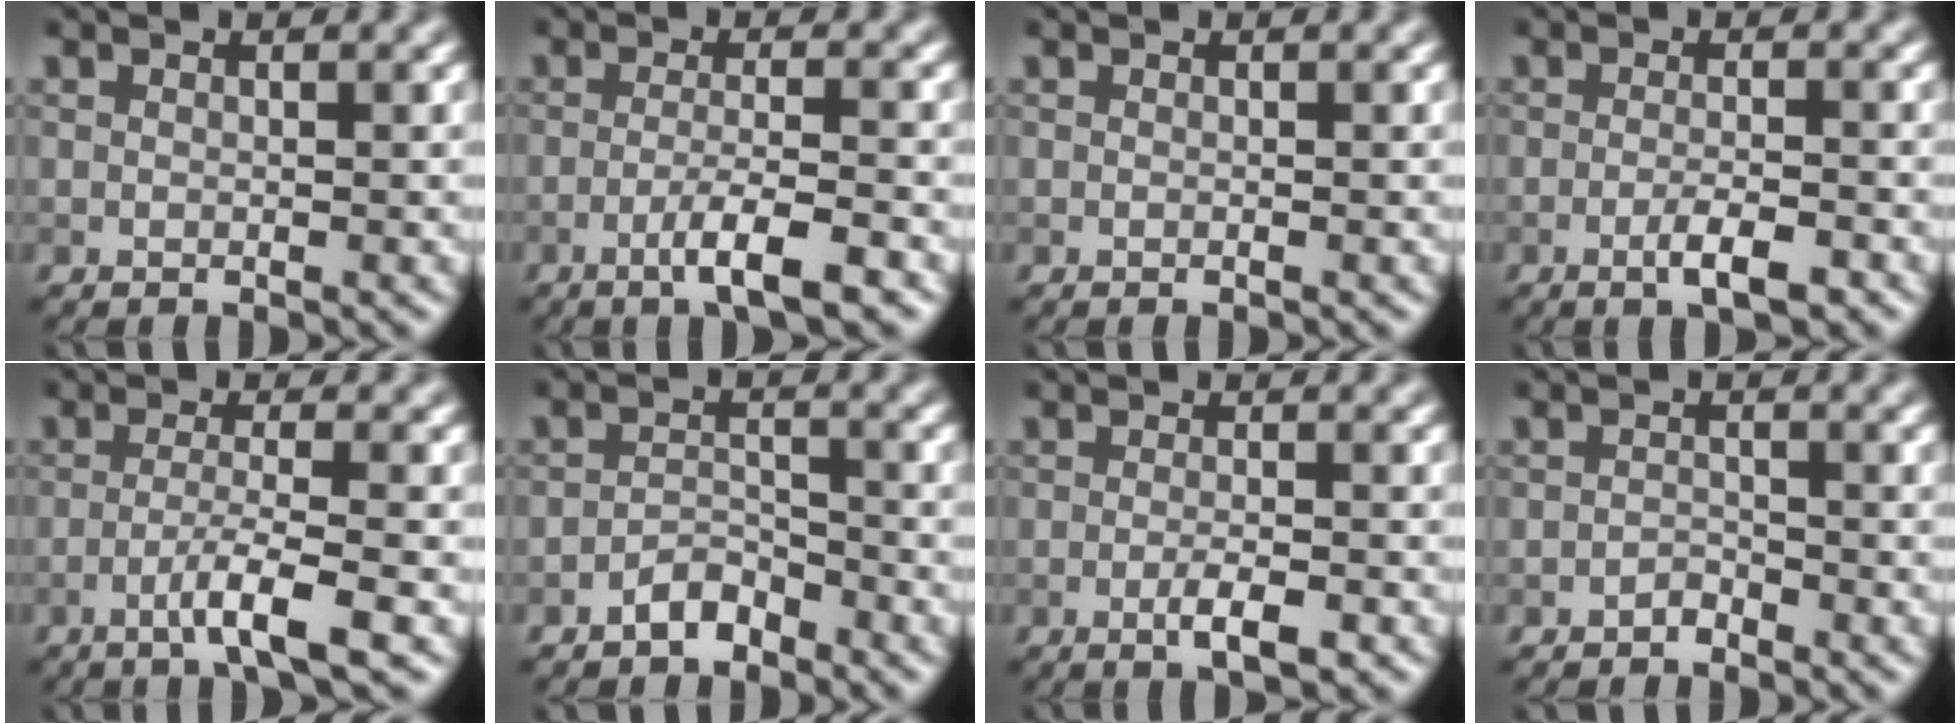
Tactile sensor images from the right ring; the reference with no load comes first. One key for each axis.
{"total": 4.2, "fx": -2.2, "fy": 0.5, "fz": 3.6, "tx": -0.061, "ty": 0.003, "tz": -0.048}
{"total": 0.0}
{"total": 2.9, "fx": -1.6, "fy": 0.5, "fz": 2.4, "tx": -0.043, "ty": -0.002, "tz": -0.031}
{"total": 3.9, "fx": -1.9, "fy": 0.3, "fz": 3.4, "tx": -0.058, "ty": 0.004, "tz": -0.048}
{"total": 2.3, "fx": -2.0, "fy": 0.9, "fz": 0.8, "tx": -0.012, "ty": 0.007, "tz": -0.042}
{"total": 2.6, "fx": -1.2, "fy": 0.5, "fz": 2.2, "tx": -0.038, "ty": -0.003, "tz": -0.025}
{"total": 1.1, "fx": -1.0, "fy": 0.4, "fz": 0.2, "tx": -0.002, "ty": 0.000, "tz": -0.021}